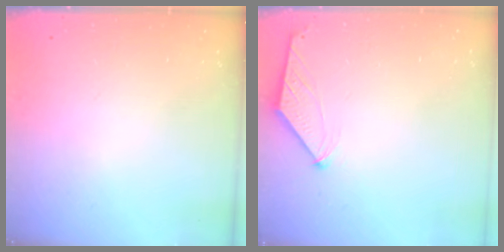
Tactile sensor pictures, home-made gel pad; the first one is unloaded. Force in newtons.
{"total": 0.5, "press": 0.4, "slide": 0.3}